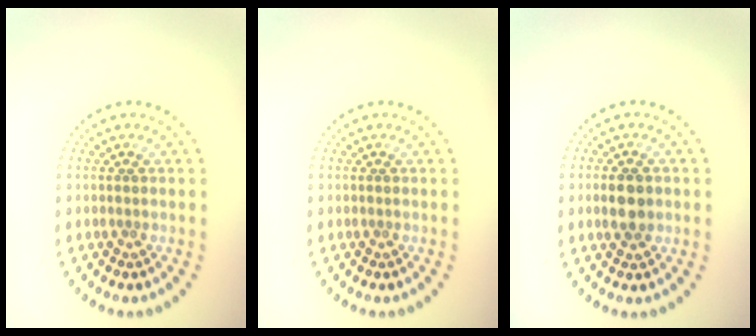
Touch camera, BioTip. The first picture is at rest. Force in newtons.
{"total": 0.0}
{"total": 2.9, "press": 2.9, "slide": 0.1}